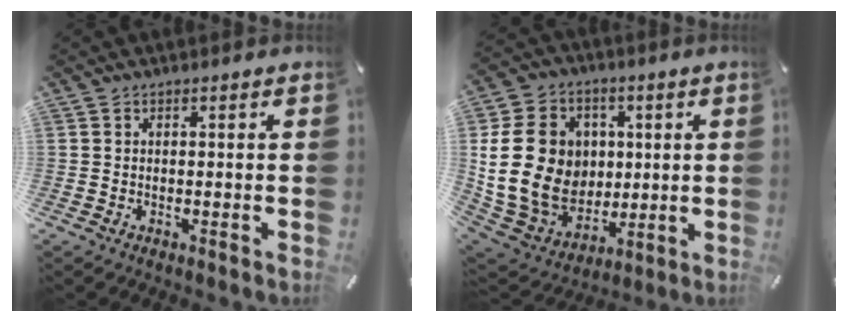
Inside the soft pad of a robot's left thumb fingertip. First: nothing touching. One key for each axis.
{"total": 21.7, "fx": 2.2, "fy": 18.1, "fz": 11.7, "tx": -0.225, "ty": -0.005, "tz": 0.056}